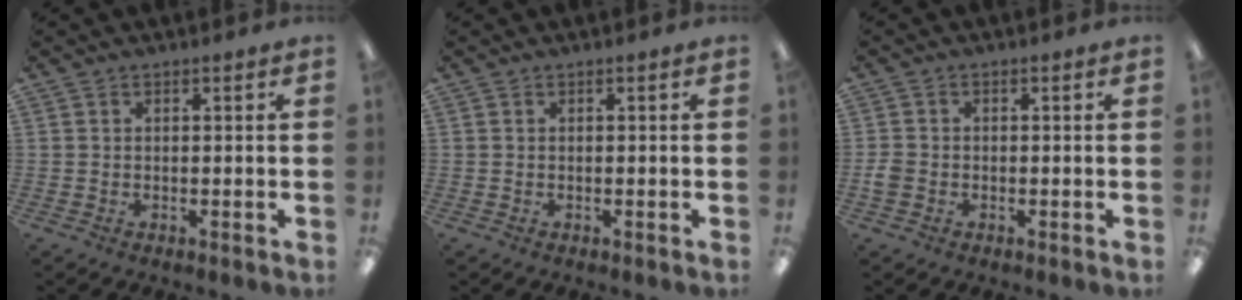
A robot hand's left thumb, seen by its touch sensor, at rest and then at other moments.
{"total": 0.0}
{"total": 2.5, "force": [-0.8, 2.0, 1.2], "torque": [-0.018, 0.006, -0.014]}